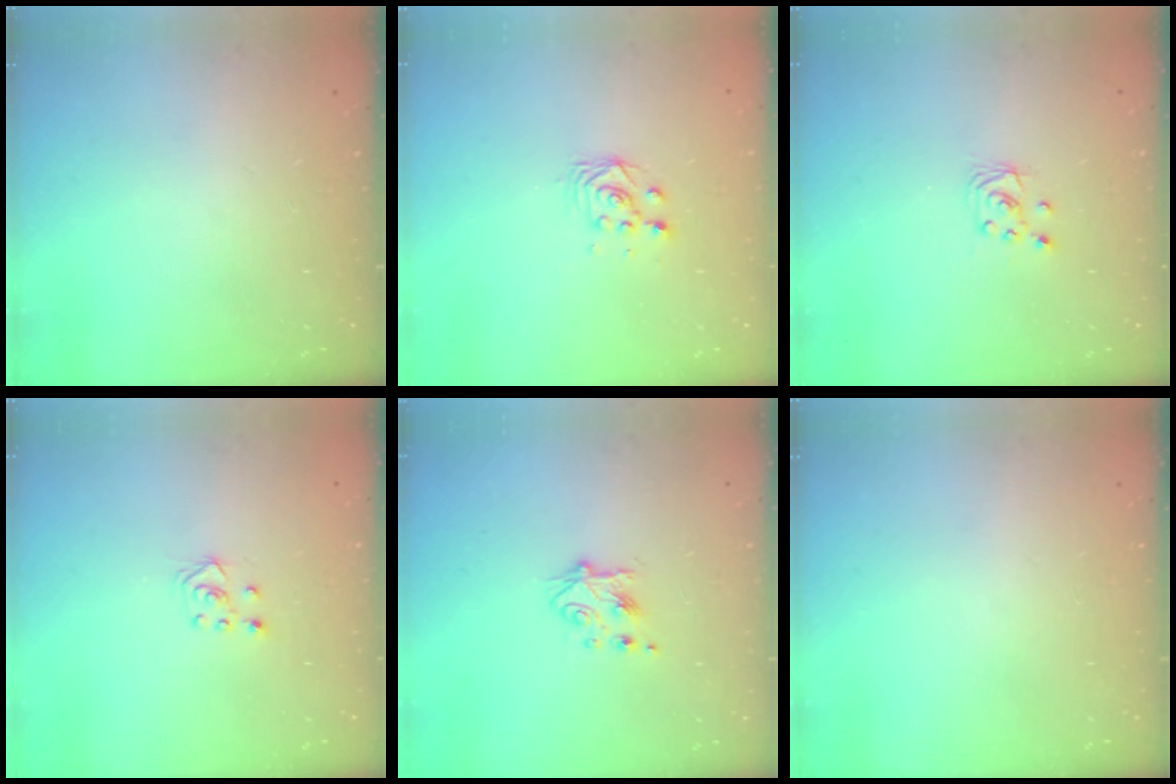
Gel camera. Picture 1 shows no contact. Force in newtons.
{"total": 2.8, "press": 2.5, "slide": 1.3}
{"total": 2.7, "press": 2.7, "slide": 0.2}
{"total": 3.4, "press": 3.4, "slide": 0.3}
{"total": 5.3, "press": 5.2, "slide": 0.8}
{"total": 0.0}